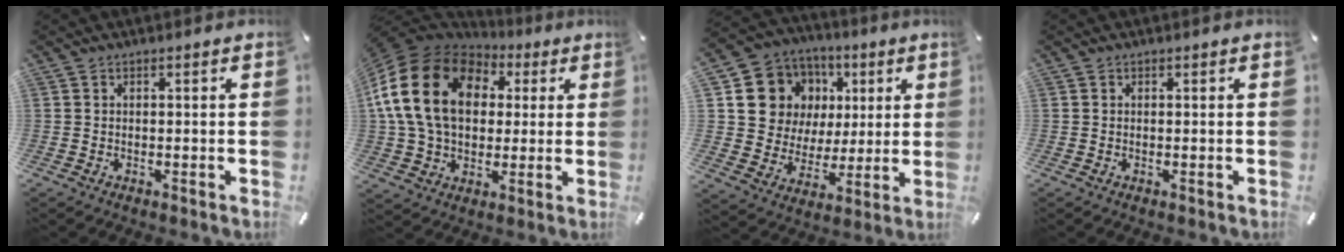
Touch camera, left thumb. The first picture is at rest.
{"total": 21.2, "force": [3.6, 16.3, 13.1], "torque": [-0.282, 0.007, 0.058]}
{"total": 13.0, "force": [3.9, 12.1, 2.9], "torque": [-0.046, -0.029, 0.079]}
{"total": 0.0}